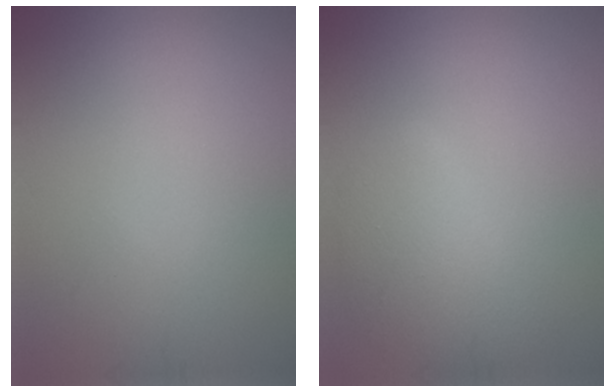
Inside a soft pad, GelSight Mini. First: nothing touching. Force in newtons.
{"total": 4.2, "press": 4.2, "slide": 0.3}